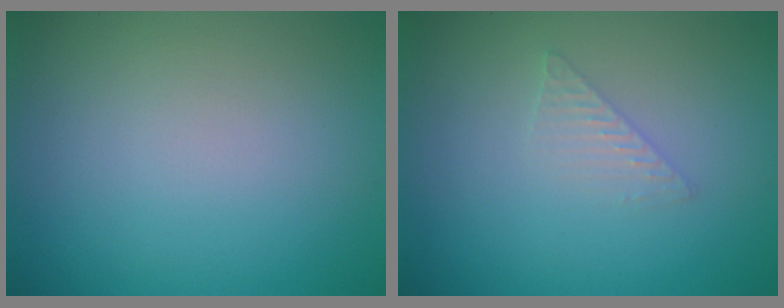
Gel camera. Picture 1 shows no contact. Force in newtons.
{"total": 1.4, "press": 1.4, "slide": 0.1}